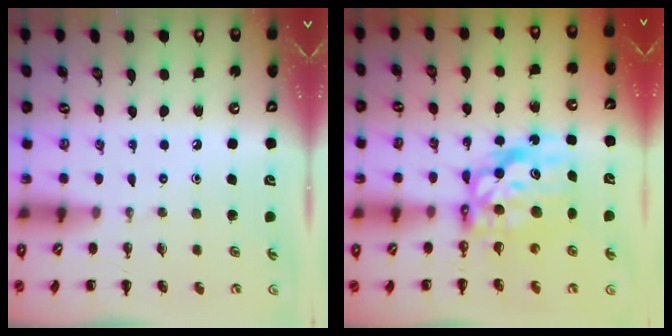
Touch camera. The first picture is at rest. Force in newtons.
{"total": 9.7, "press": 9.3, "slide": 2.7}